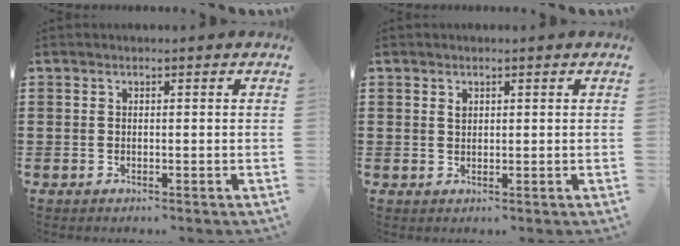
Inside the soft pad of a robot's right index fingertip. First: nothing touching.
{"total": 0.7, "force": [0.4, 0.5, 0.4], "torque": [-0.008, 0.002, 0.007]}